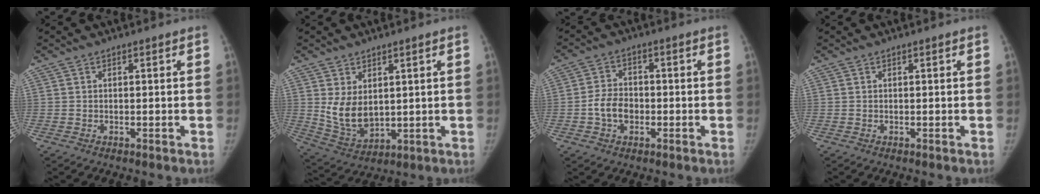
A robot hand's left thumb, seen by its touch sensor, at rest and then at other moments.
{"total": 8.3, "force": [2.0, 5.4, 6.1], "torque": [-0.096, -0.023, 0.060]}
{"total": 5.8, "force": [-1.4, 4.3, 3.7], "torque": [-0.056, 0.015, -0.030]}
{"total": 0.0}